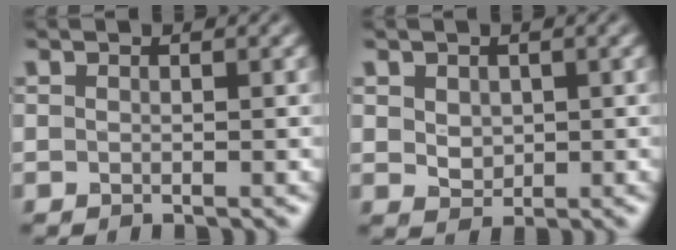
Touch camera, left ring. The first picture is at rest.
{"total": 1.7, "force": [0.5, 1.4, 0.9], "torque": [-0.020, -0.004, 0.015]}